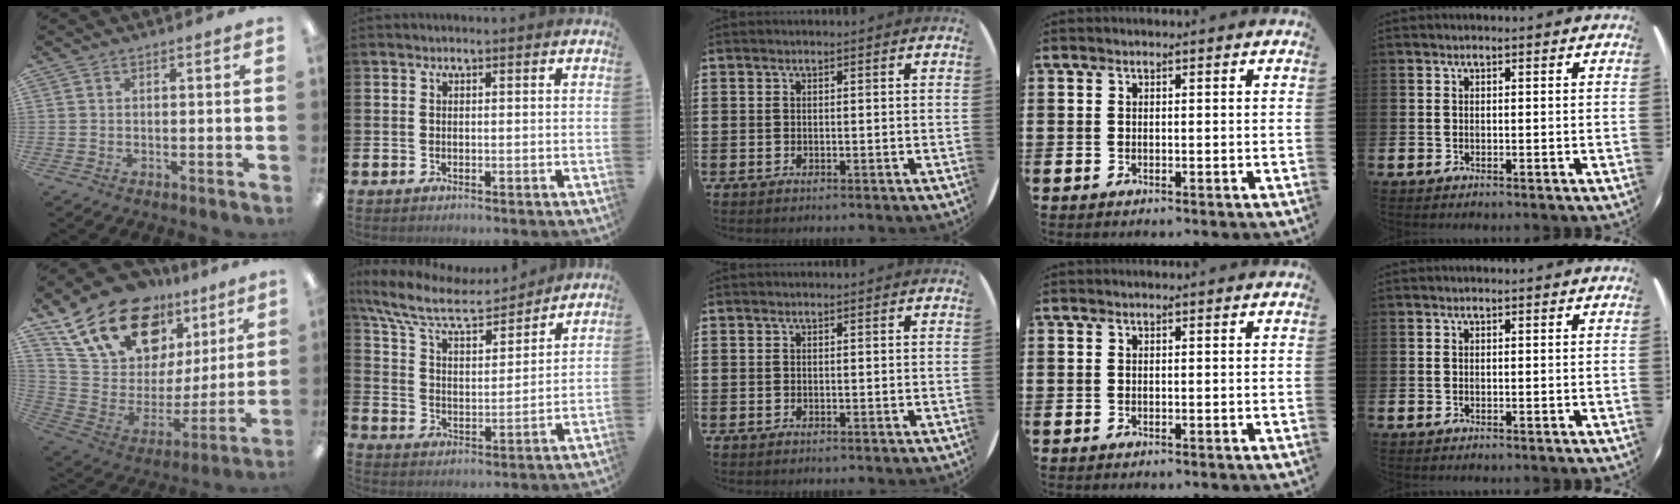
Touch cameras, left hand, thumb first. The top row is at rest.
{"thumb": {"total": 22.2, "force": [14.9, 11.7, 11.5], "torque": [-0.209, -0.090, 0.274]}, "index": {"total": 10.3, "force": [8.9, 2.9, 4.4], "torque": [-0.119, -0.052, 0.152]}}